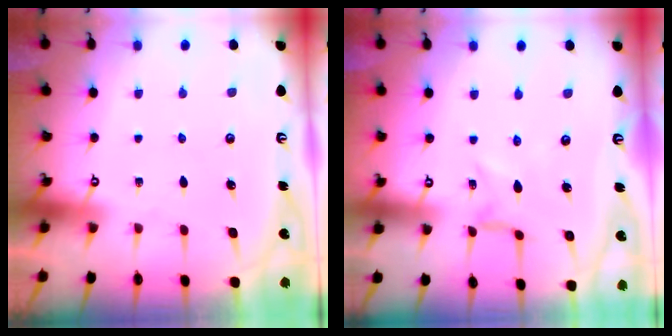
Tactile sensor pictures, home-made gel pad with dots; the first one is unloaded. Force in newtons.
{"total": 0.0}